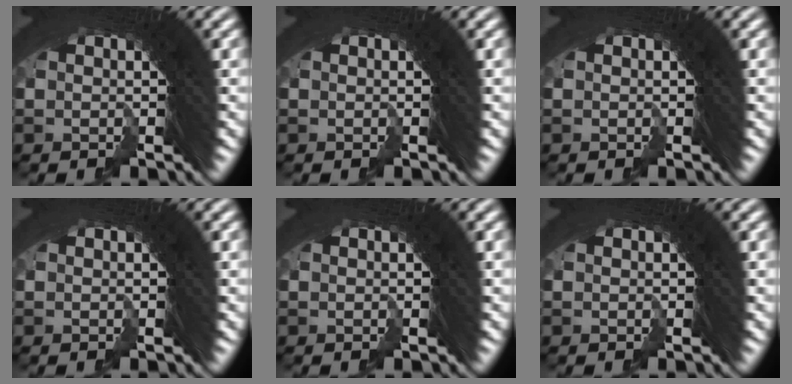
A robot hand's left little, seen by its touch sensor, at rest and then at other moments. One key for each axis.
{"total": 0.0}
{"total": 0.0}
{"total": 0.0}
{"total": 0.0}
{"total": 0.0}